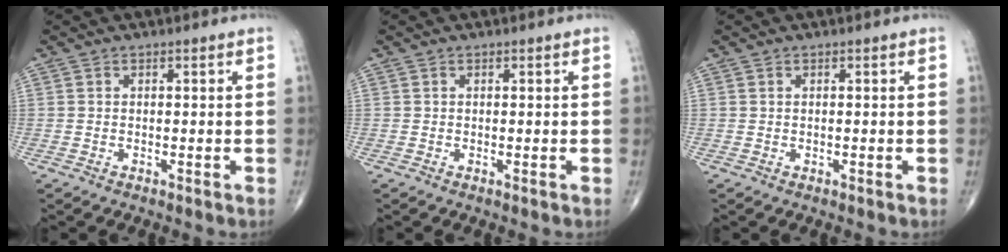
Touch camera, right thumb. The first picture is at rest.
{"total": 0.0}
{"total": 0.0}